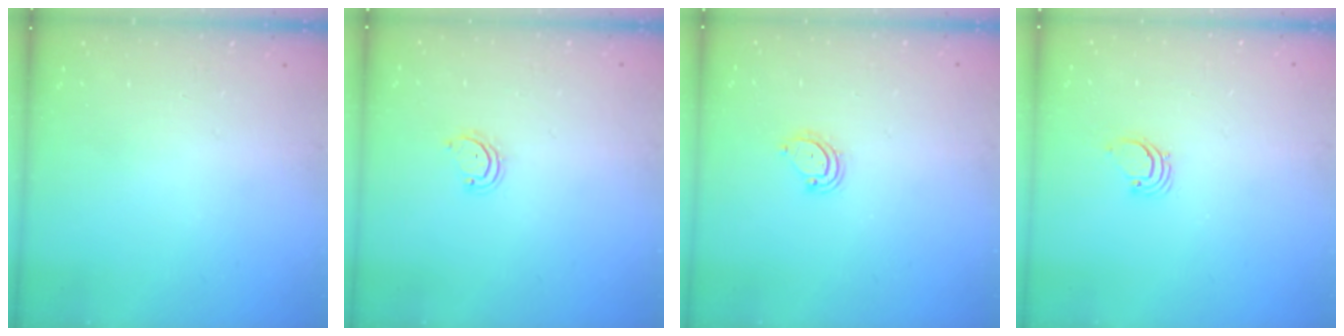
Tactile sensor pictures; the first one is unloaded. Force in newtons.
{"total": 2.9, "press": 2.9, "slide": 0.3}
{"total": 5.3, "press": 5.3, "slide": 0.4}
{"total": 1.7, "press": 1.7, "slide": 0.1}